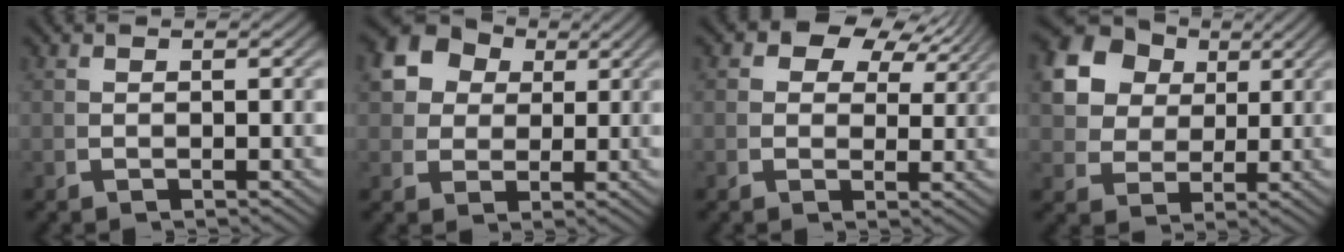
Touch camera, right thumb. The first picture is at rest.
{"total": 10.3, "force": [3.8, 8.2, 5.1], "torque": [-0.115, -0.003, 0.063]}
{"total": 4.8, "force": [2.7, 2.9, 2.8], "torque": [-0.045, 0.007, 0.040]}
{"total": 11.4, "force": [4.1, 8.8, 5.9], "torque": [-0.138, -0.007, 0.072]}